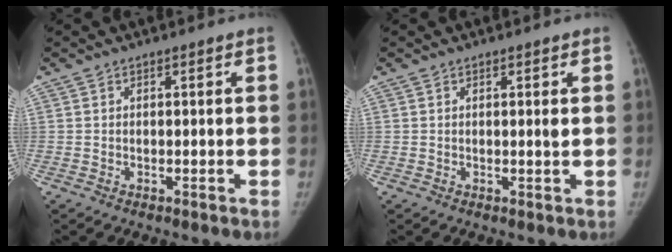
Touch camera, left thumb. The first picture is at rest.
{"total": 1.0, "force": [0.2, 0.0, 0.9], "torque": [-0.015, 0.000, 0.002]}